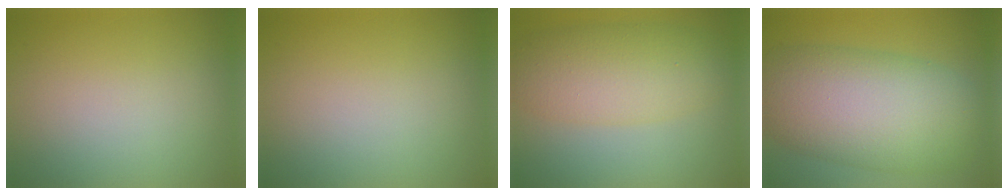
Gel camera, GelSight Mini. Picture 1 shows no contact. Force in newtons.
{"total": 0.0}
{"total": 6.3, "press": 6.3, "slide": 0.0}
{"total": 11.5, "press": 11.5, "slide": 0.3}